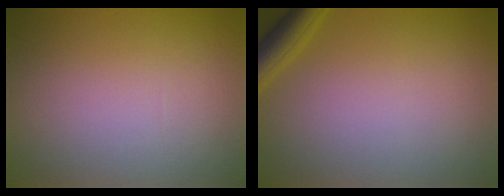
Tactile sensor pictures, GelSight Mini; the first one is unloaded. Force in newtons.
{"total": 2.4, "press": 2.4, "slide": 0.2}